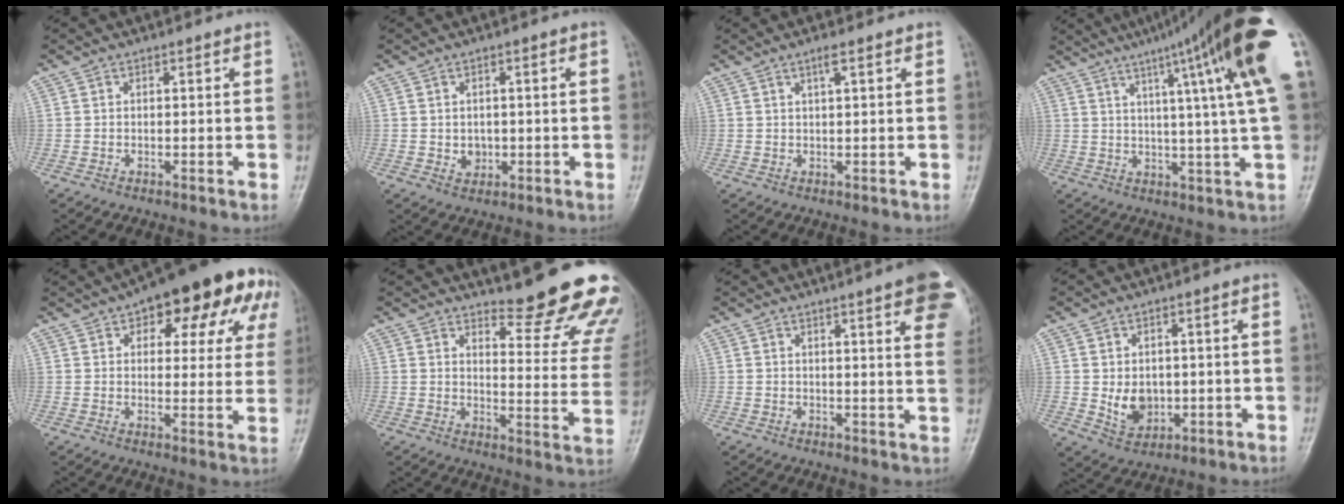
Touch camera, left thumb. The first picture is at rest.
{"total": 2.7, "force": [-0.2, 2.3, 1.5], "torque": [-0.009, 0.001, 0.003]}
{"total": 1.8, "force": [1.0, 0.1, 1.5], "torque": [-0.032, 0.001, 0.020]}
{"total": 20.2, "force": [9.3, 0.0, 18.0], "torque": [-0.252, -0.013, 0.114]}
{"total": 20.5, "force": [10.1, 9.6, 15.1], "torque": [-0.156, 0.003, 0.127]}
{"total": 19.1, "force": [16.8, 4.1, 8.0], "torque": [-0.062, -0.159, 0.198]}
{"total": 12.9, "force": [6.5, 2.1, 11.0], "torque": [-0.118, -0.017, 0.067]}
{"total": 6.1, "force": [-0.2, 4.7, 3.9], "torque": [-0.041, -0.008, 0.011]}